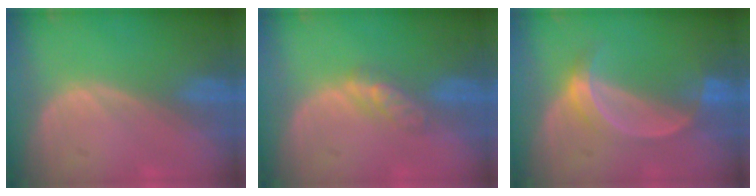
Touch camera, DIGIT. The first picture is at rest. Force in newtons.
{"total": 3.5, "press": 3.3, "slide": 1.4}
{"total": 5.1, "press": 4.7, "slide": 2.0}